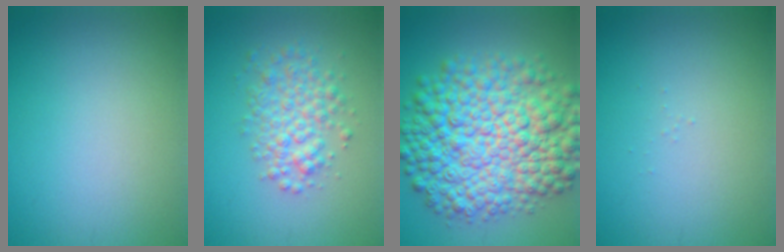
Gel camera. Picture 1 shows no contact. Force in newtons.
{"total": 3.7, "press": 3.7, "slide": 0.1}
{"total": 12.5, "press": 12.5, "slide": 0.2}
{"total": 0.0}